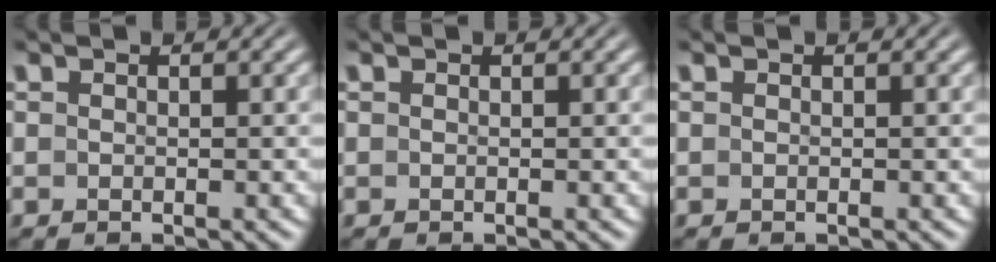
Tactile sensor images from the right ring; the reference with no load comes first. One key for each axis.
{"total": 0.0}
{"total": 0.0}